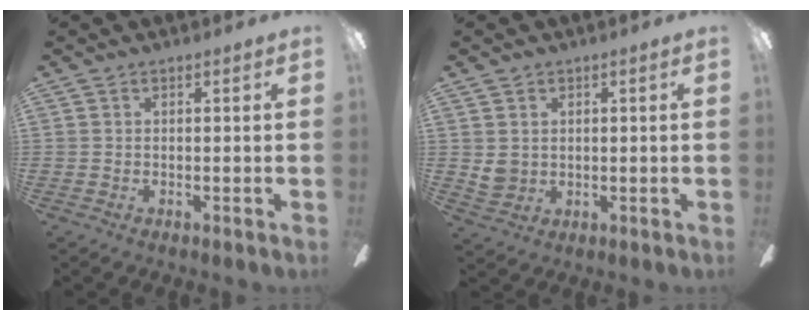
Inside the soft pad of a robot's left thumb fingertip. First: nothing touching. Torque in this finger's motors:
{"motor_torque": [0.25, 1.07, 0.48, -0.57, 0.00]}